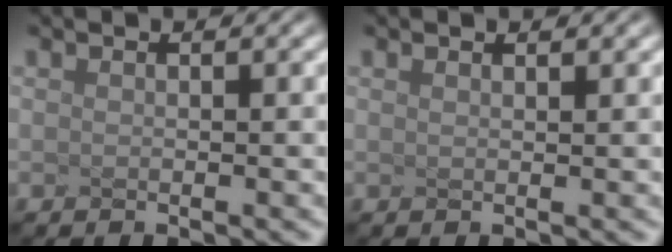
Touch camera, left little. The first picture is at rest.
{"total": 1.0, "force": [0.7, 0.3, 0.6], "torque": [-0.001, 0.014, 0.001]}